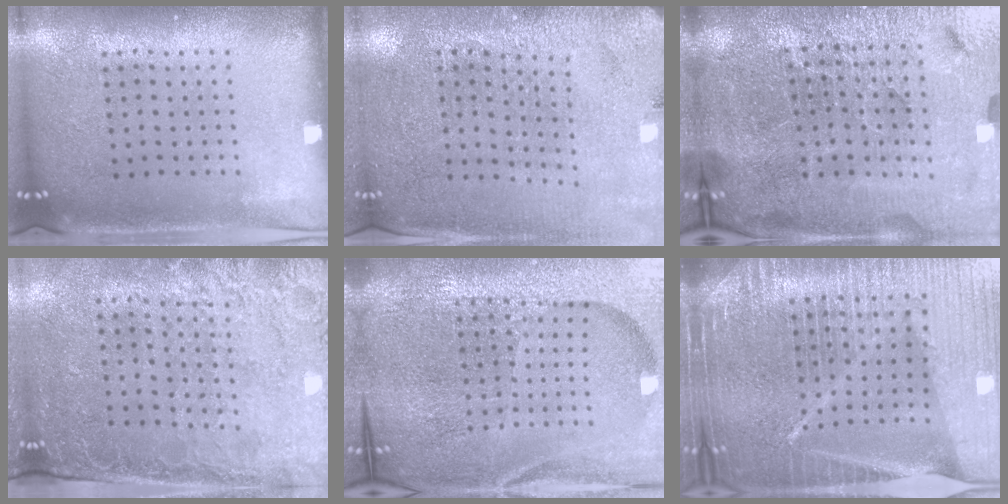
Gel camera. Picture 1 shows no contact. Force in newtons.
{"total": 2.8, "press": 2.8, "slide": 0.2}
{"total": 5.8, "press": 5.3, "slide": 2.4}
{"total": 2.6, "press": 2.3, "slide": 1.3}
{"total": 5.8, "press": 5.2, "slide": 2.6}
{"total": 7.3, "press": 6.2, "slide": 3.9}